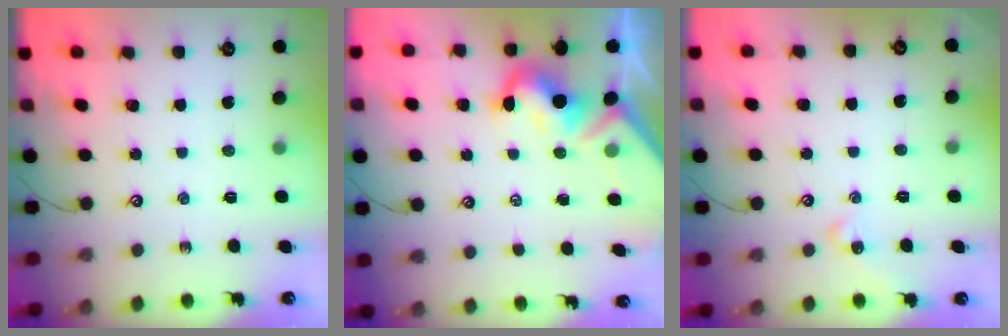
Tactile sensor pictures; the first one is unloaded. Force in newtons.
{"total": 5.8, "press": 5.7, "slide": 1.2}
{"total": 1.3, "press": 1.2, "slide": 0.4}